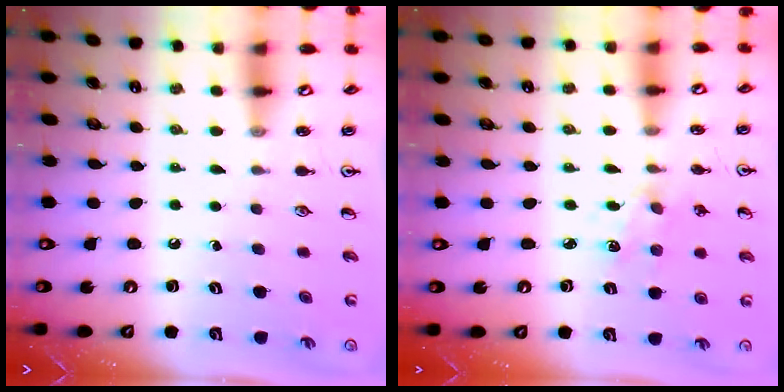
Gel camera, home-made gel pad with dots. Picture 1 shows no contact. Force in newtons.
{"total": 2.5, "press": 2.5, "slide": 0.2}